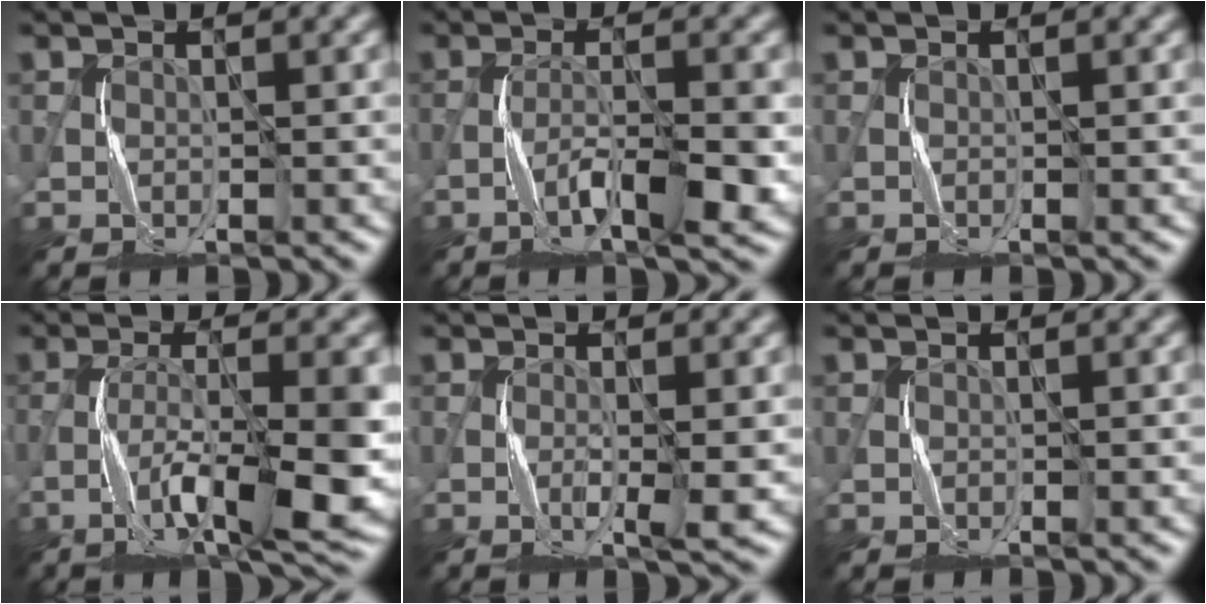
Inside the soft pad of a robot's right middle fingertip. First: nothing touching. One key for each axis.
{"total": 5.5, "fx": -2.5, "fy": 1.0, "fz": 4.8, "tx": -0.086, "ty": 0.006, "tz": -0.044}
{"total": 0.0}
{"total": 9.3, "fx": -3.7, "fy": 2.0, "fz": 8.3, "tx": -0.147, "ty": -0.001, "tz": -0.065}
{"total": 2.2, "fx": -0.4, "fy": 0.1, "fz": 2.2, "tx": -0.040, "ty": 0.000, "tz": -0.009}
{"total": 0.0}